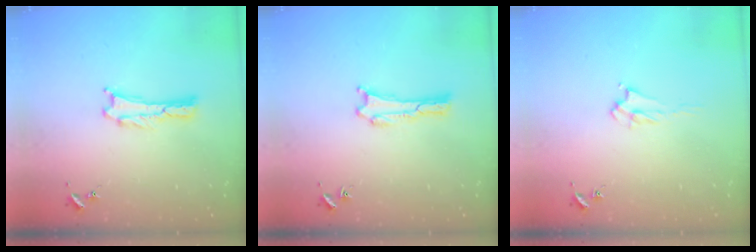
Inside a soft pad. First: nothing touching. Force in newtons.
{"total": 0.0}
{"total": 2.2, "press": 2.2, "slide": 0.4}